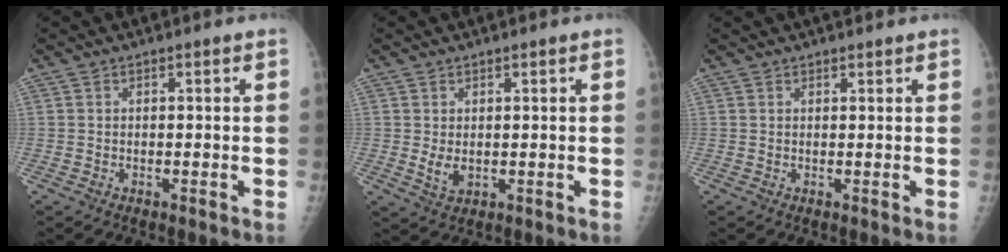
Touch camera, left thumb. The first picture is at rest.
{"total": 3.0, "force": [0.3, 1.5, 2.6], "torque": [-0.041, -0.008, 0.014]}
{"total": 2.3, "force": [1.9, 0.5, 1.1], "torque": [-0.004, 0.008, 0.026]}